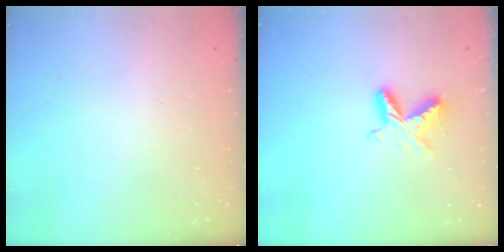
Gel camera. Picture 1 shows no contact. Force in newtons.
{"total": 7.0, "press": 7.0, "slide": 0.5}